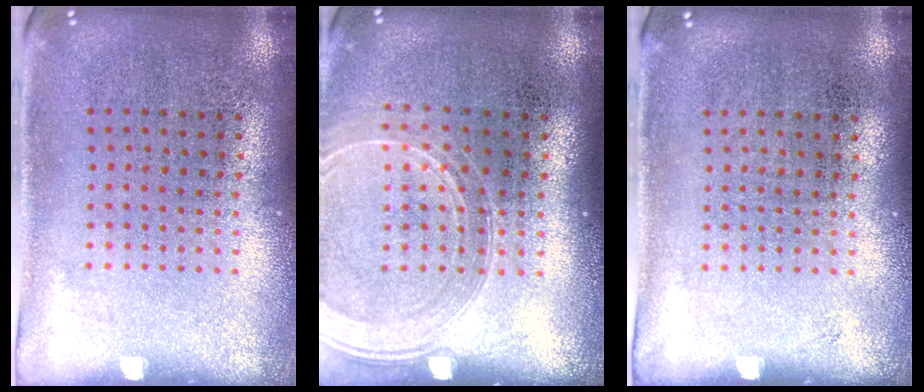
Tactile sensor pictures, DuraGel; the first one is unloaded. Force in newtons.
{"total": 1.4, "press": 1.4, "slide": 0.3}
{"total": 0.0}